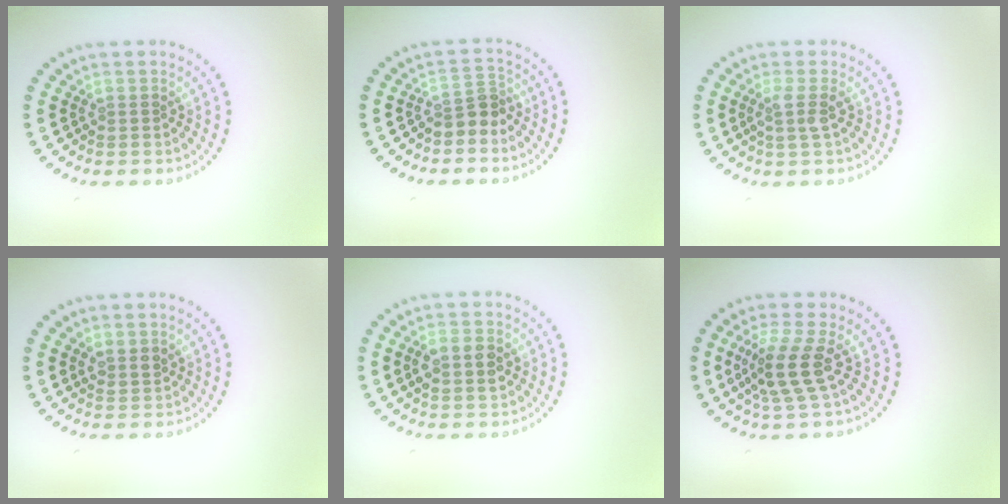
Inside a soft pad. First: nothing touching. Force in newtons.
{"total": 2.3, "press": 1.7, "slide": 1.6}
{"total": 1.8, "press": 1.4, "slide": 1.2}
{"total": 1.3, "press": 1.1, "slide": 0.7}
{"total": 2.6, "press": 2.6, "slide": 0.2}
{"total": 3.8, "press": 3.0, "slide": 2.4}